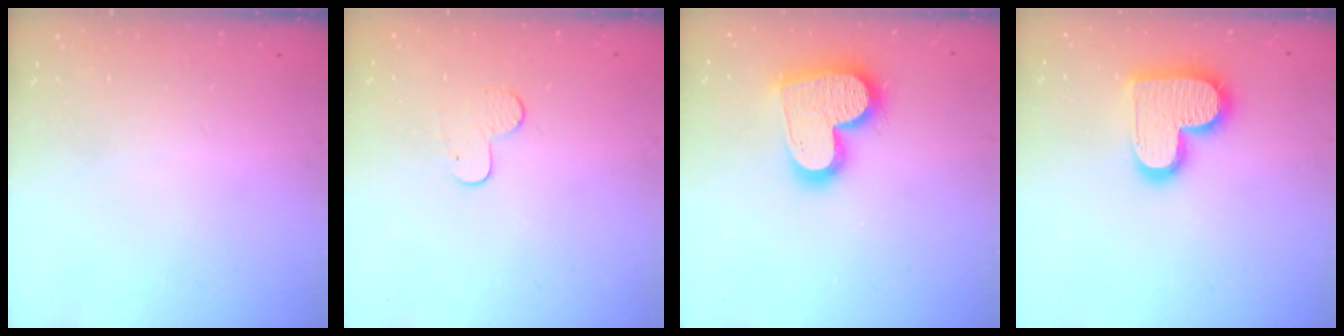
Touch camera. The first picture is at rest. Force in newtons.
{"total": 6.7, "press": 6.7, "slide": 0.6}
{"total": 18.6, "press": 18.5, "slide": 1.7}
{"total": 16.0, "press": 16.0, "slide": 0.9}